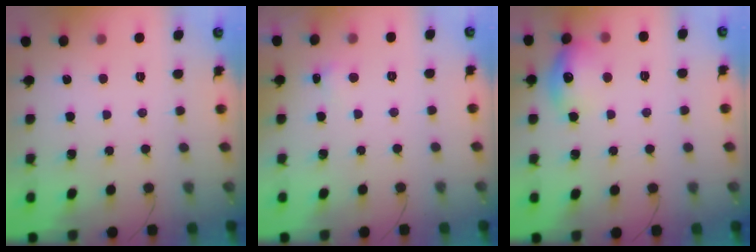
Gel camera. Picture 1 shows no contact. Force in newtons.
{"total": 3.7, "press": 3.4, "slide": 1.2}
{"total": 12.5, "press": 12.4, "slide": 1.0}